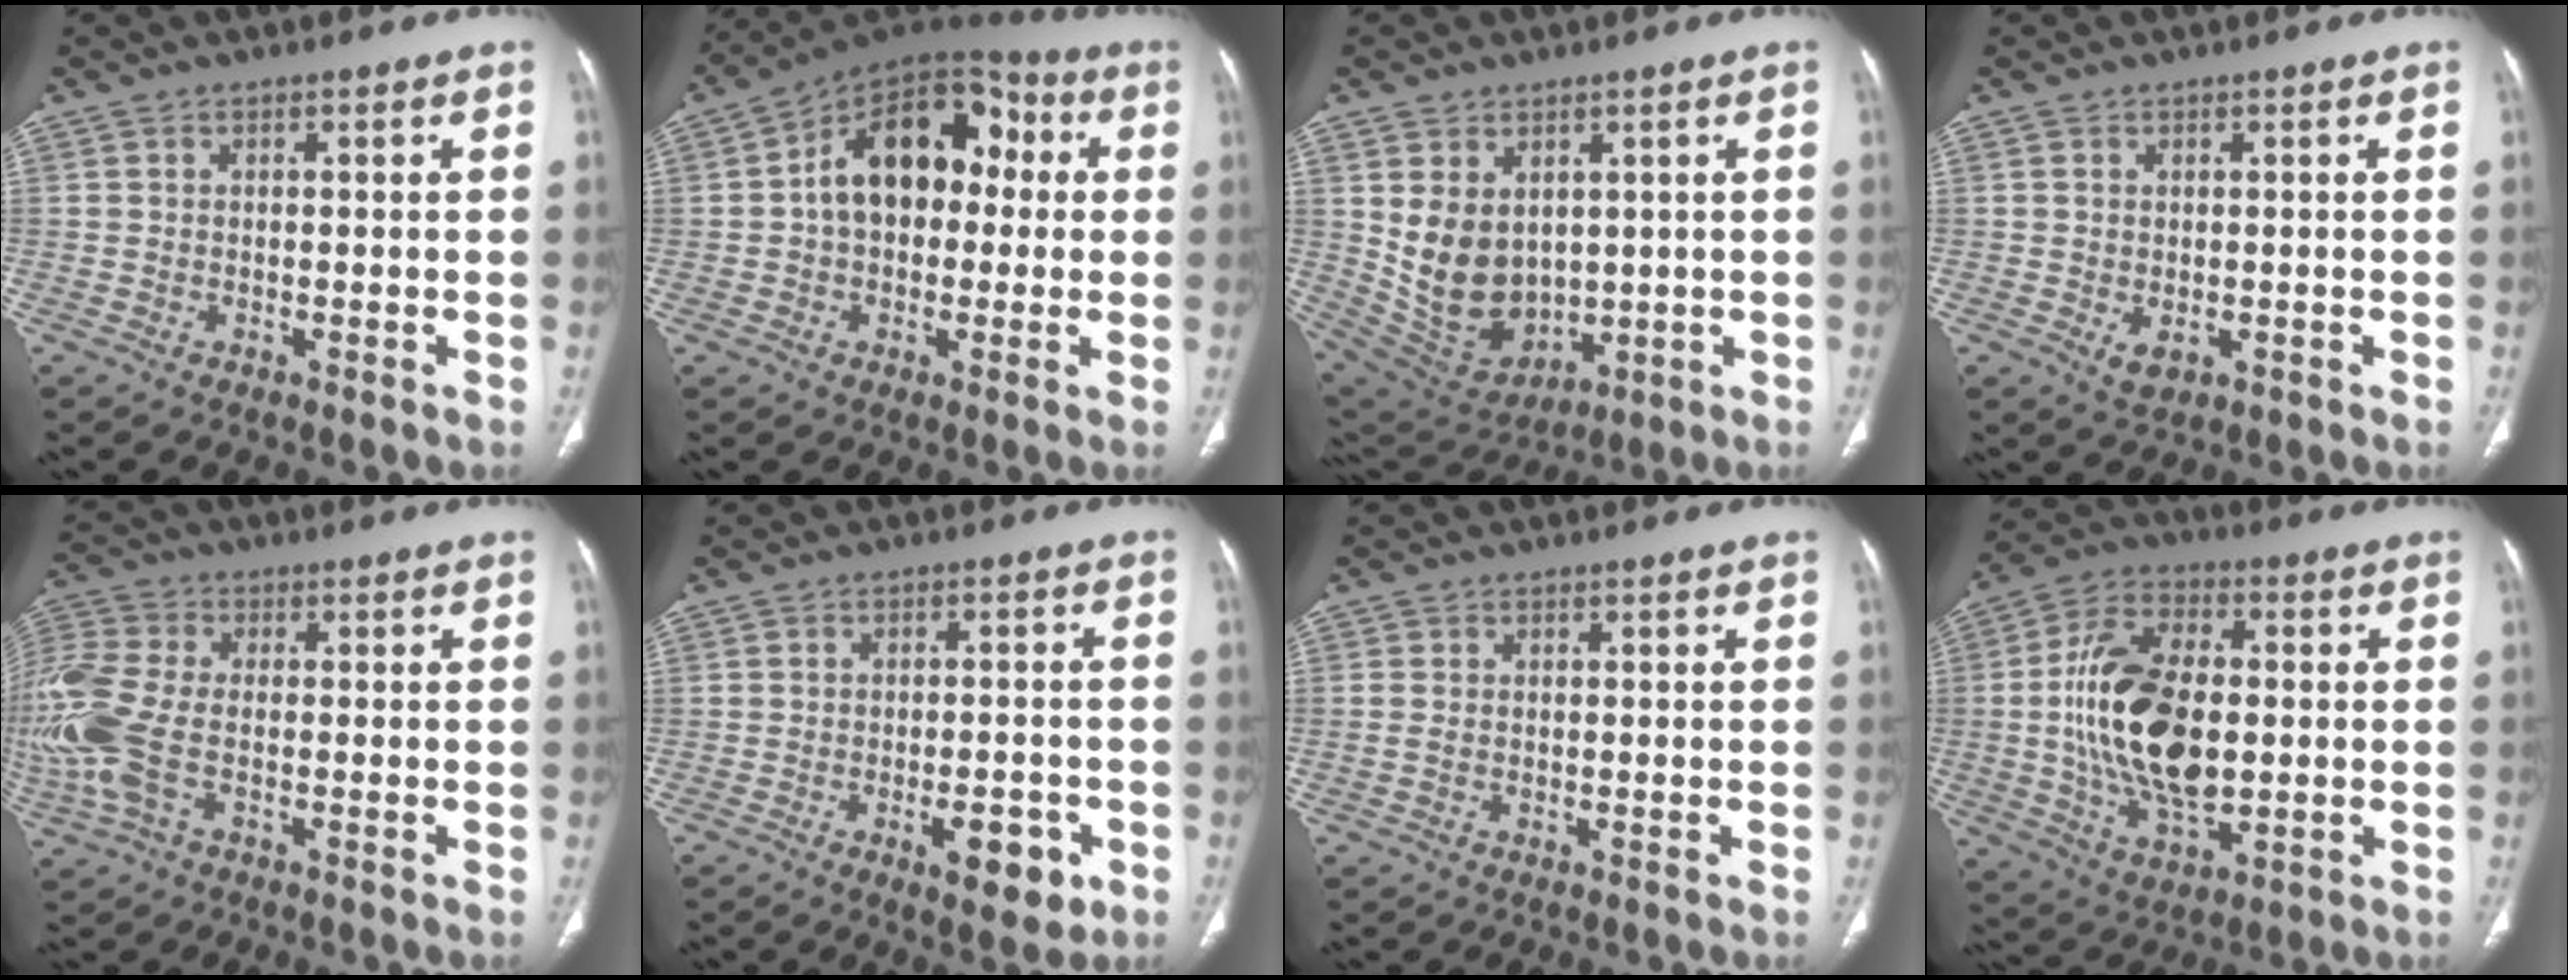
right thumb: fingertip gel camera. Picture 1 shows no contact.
{"total": 16.9, "force": [1.8, 11.3, 12.5], "torque": [-0.153, 0.045, 0.018]}
{"total": 12.4, "force": [1.8, 9.2, 8.0], "torque": [-0.121, -0.016, 0.072]}
{"total": 2.4, "force": [-0.3, 1.6, 1.7], "torque": [-0.028, -0.005, 0.003]}
{"total": 14.8, "force": [-2.7, 8.4, 11.9], "torque": [-0.313, 0.010, -0.050]}
{"total": 7.5, "force": [-3.1, 3.1, 6.0], "torque": [-0.072, 0.007, -0.039]}
{"total": 1.1, "force": [-0.2, 0.6, 0.9], "torque": [-0.027, 0.002, -0.002]}
{"total": 19.6, "force": [-0.2, 10.6, 16.4], "torque": [-0.310, 0.005, 0.001]}